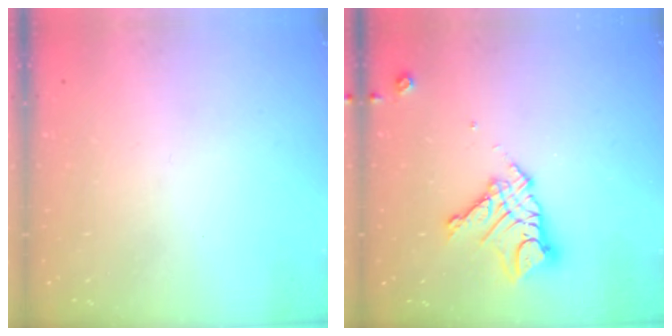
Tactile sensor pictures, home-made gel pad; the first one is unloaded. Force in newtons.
{"total": 12.5, "press": 12.5, "slide": 1.0}